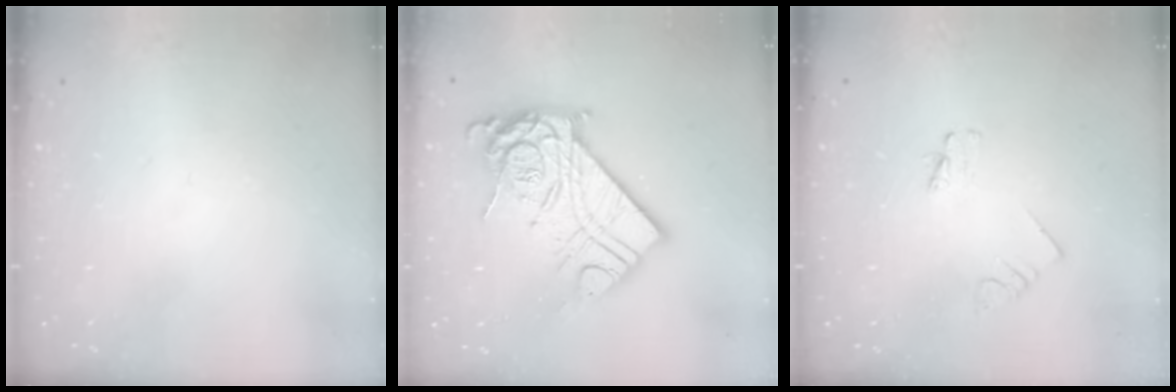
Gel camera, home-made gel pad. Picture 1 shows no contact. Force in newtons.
{"total": 20.5, "press": 20.4, "slide": 2.0}
{"total": 1.6, "press": 1.6, "slide": 0.2}